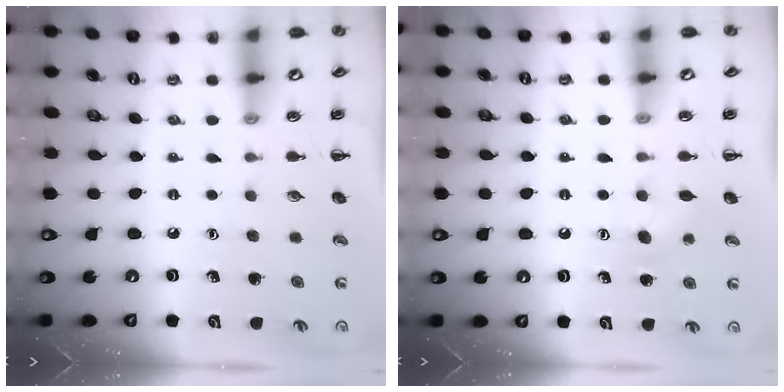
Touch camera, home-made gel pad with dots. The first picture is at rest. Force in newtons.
{"total": 5.7, "press": 5.6, "slide": 1.1}